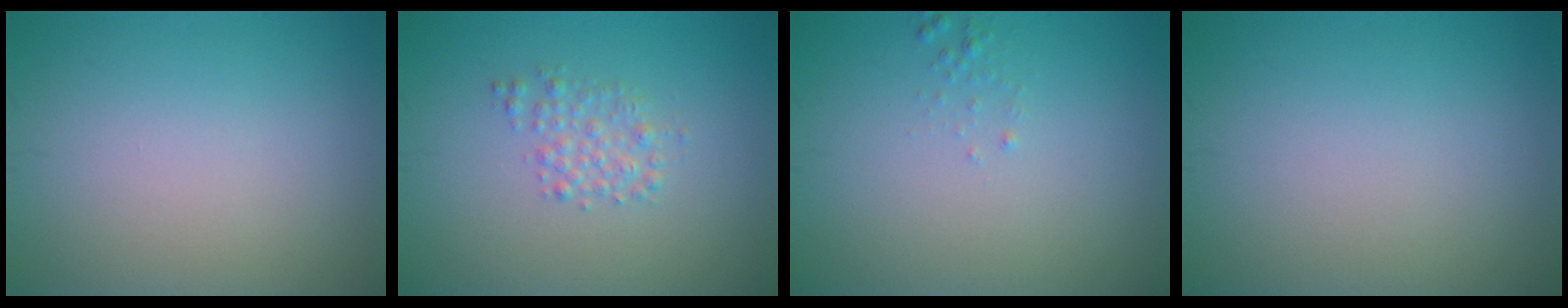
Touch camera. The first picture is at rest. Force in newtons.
{"total": 1.8, "press": 1.8, "slide": 0.0}
{"total": 0.6, "press": 0.6, "slide": 0.1}
{"total": 0.0}